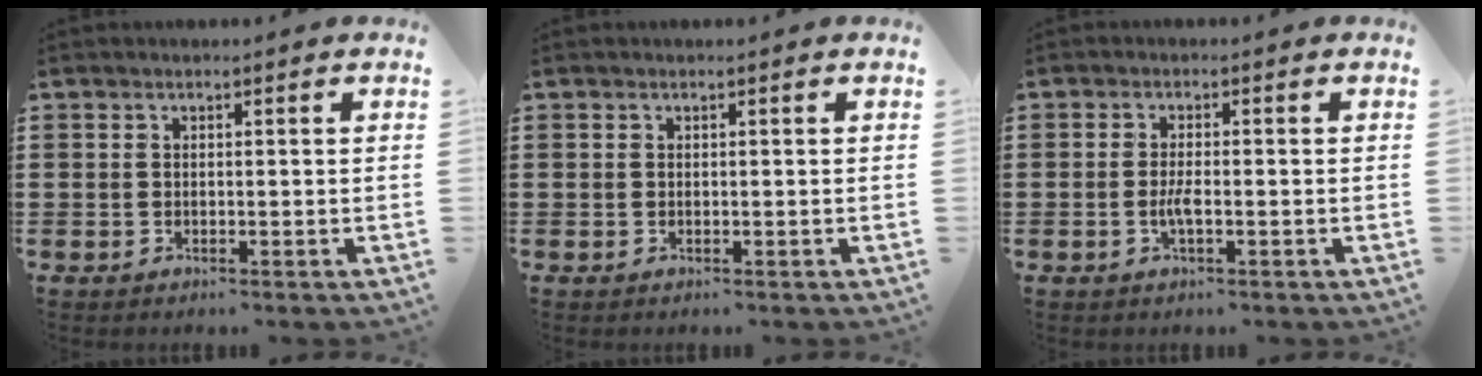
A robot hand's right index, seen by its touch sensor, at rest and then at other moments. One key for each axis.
{"total": 0.0}
{"total": 2.5, "fx": -0.9, "fy": 0.4, "fz": 2.3, "tx": -0.057, "ty": -0.008, "tz": -0.019}